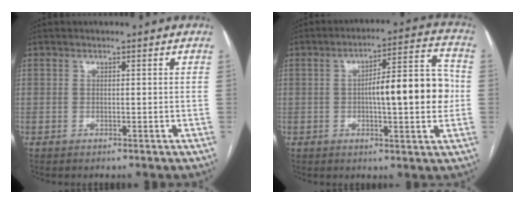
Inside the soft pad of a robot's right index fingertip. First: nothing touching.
{"total": 12.5, "force": [-0.3, 2.6, 12.2], "torque": [-0.176, 0.027, -0.002]}